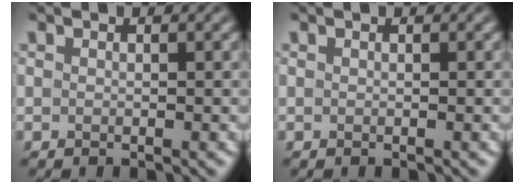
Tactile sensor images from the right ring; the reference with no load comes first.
{"total": 0.0}